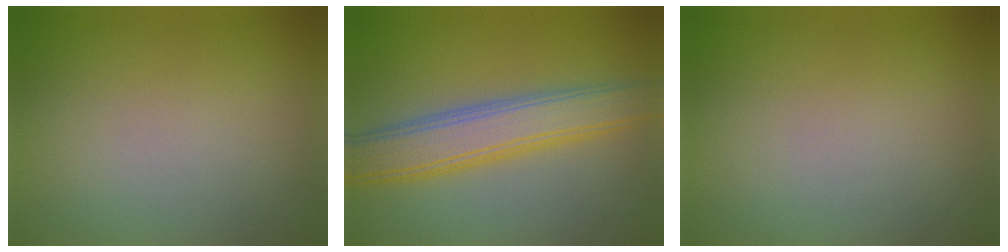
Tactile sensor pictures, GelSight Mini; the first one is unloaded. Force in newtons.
{"total": 6.0, "press": 6.0, "slide": 0.1}
{"total": 0.0}